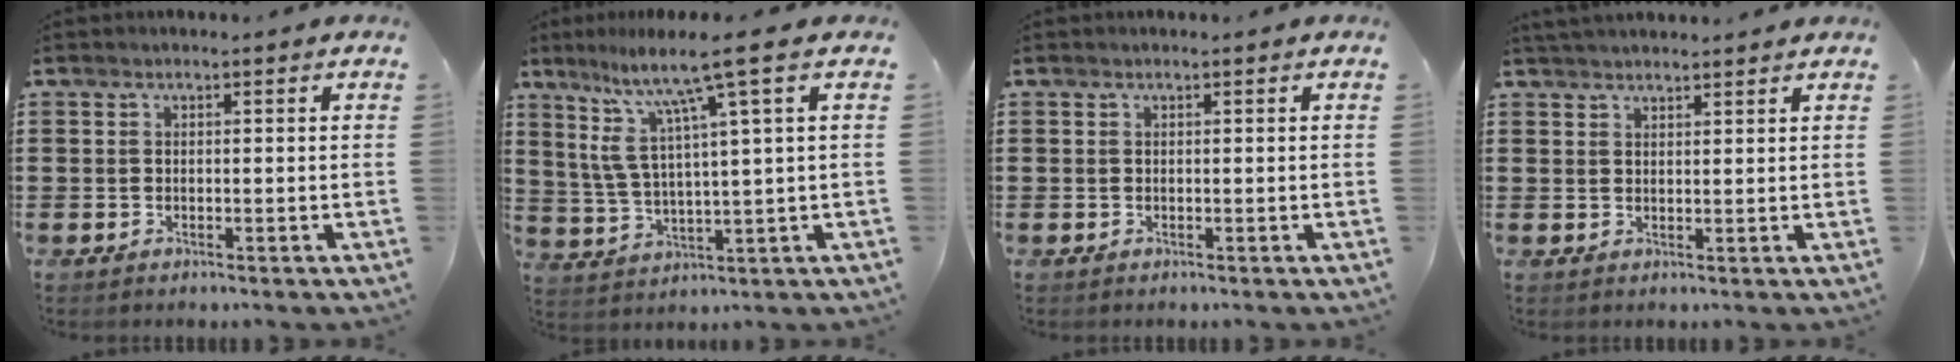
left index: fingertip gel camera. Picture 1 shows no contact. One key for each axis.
{"total": 10.6, "fx": 5.9, "fy": 0.3, "fz": 8.7, "tx": -0.198, "ty": -0.027, "tz": 0.089}
{"total": 0.0}
{"total": 2.1, "fx": 2.1, "fy": 0.1, "fz": 0.2, "tx": -0.009, "ty": -0.001, "tz": 0.041}